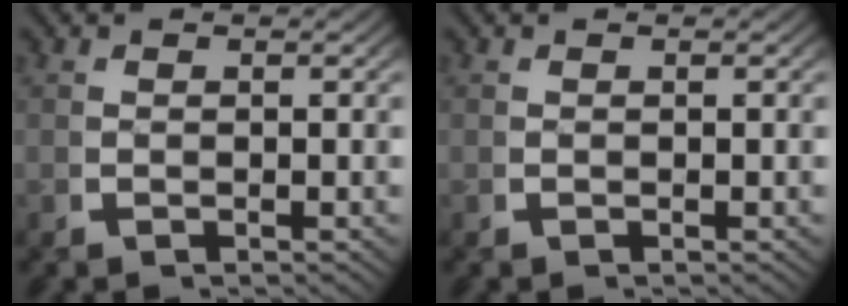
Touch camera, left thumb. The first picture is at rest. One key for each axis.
{"total": 0.0}